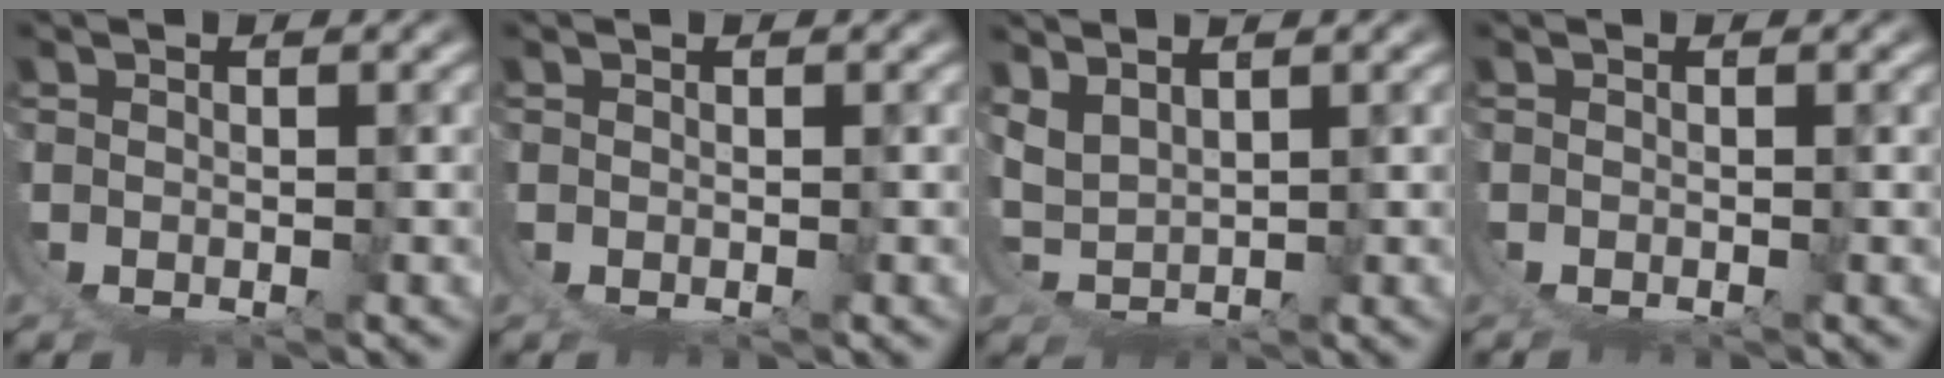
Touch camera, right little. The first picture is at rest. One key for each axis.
{"total": 0.0}
{"total": 3.2, "fx": 1.8, "fy": 1.8, "fz": 1.9, "tx": -0.062, "ty": -0.019, "tz": 0.046}
{"total": 0.9, "fx": -0.8, "fy": 0.3, "fz": 0.1, "tx": -0.008, "ty": -0.007, "tz": -0.010}